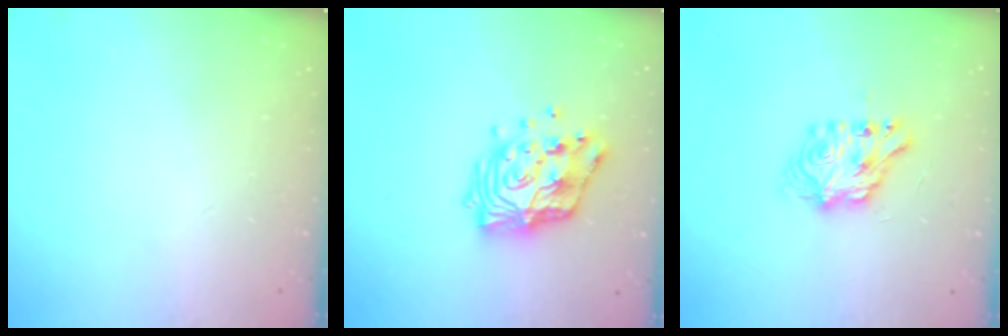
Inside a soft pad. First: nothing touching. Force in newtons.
{"total": 15.7, "press": 15.7, "slide": 1.4}
{"total": 7.1, "press": 7.1, "slide": 0.3}